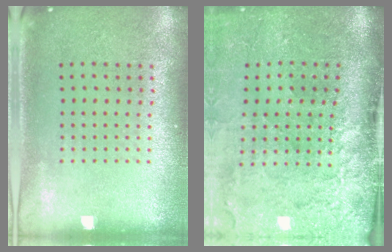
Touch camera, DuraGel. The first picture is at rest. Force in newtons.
{"total": 4.7, "press": 3.6, "slide": 3.0}